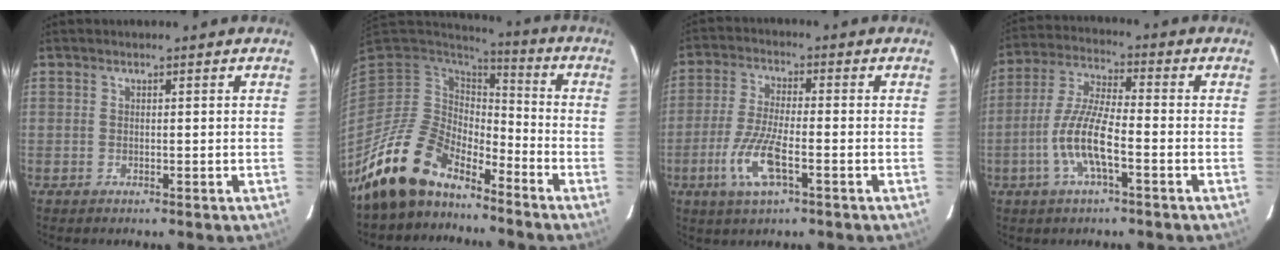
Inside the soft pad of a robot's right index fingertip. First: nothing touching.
{"total": 14.3, "force": [-11.7, 5.9, 5.8], "torque": [-0.122, 0.001, -0.215]}
{"total": 9.4, "force": [-3.8, 2.4, 8.3], "torque": [-0.178, -0.009, -0.074]}
{"total": 11.4, "force": [-4.2, 2.6, 10.3], "torque": [-0.221, -0.001, -0.081]}